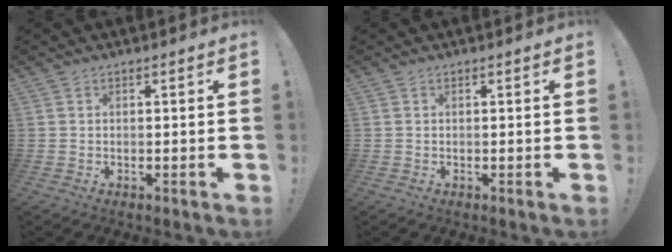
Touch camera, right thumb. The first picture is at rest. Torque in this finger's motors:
{"motor_torque": [-0.07, 0.07, 0.03, -0.04, 0.07]}